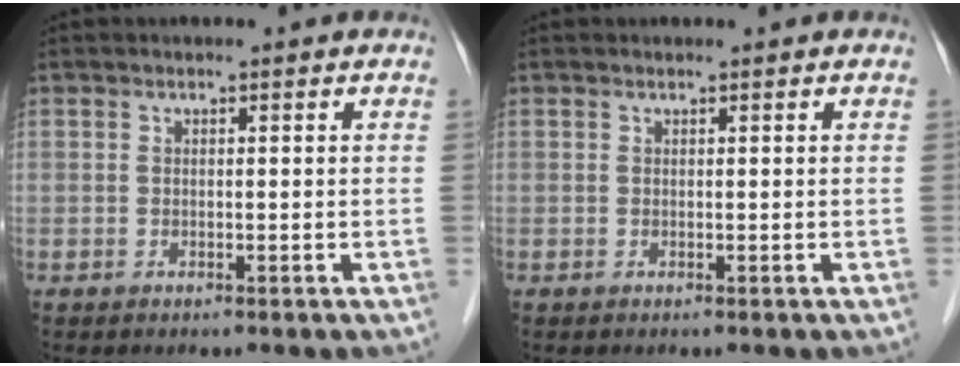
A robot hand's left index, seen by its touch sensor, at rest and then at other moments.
{"total": 0.0}